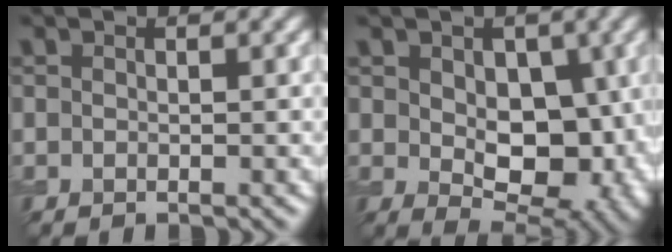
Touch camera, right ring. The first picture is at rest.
{"total": 9.0, "force": [-0.1, 5.7, 7.0], "torque": [-0.106, -0.019, 0.008]}